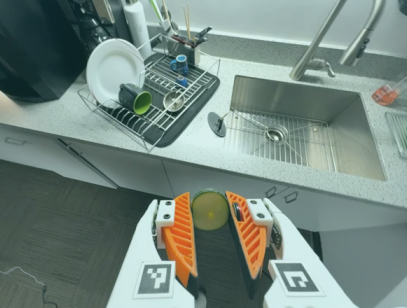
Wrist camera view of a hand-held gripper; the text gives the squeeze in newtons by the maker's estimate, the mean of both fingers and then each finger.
{"total": 7.2, "left": 7.0, "right": 7.3}